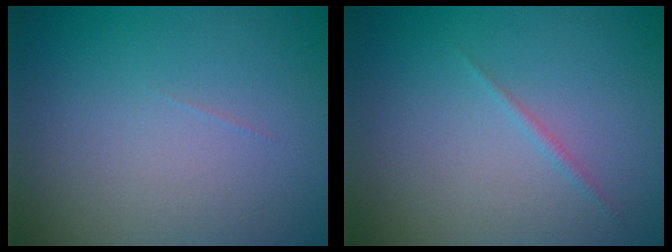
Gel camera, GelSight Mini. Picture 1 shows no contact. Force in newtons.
{"total": 0.5, "press": 0.5, "slide": 0.0}